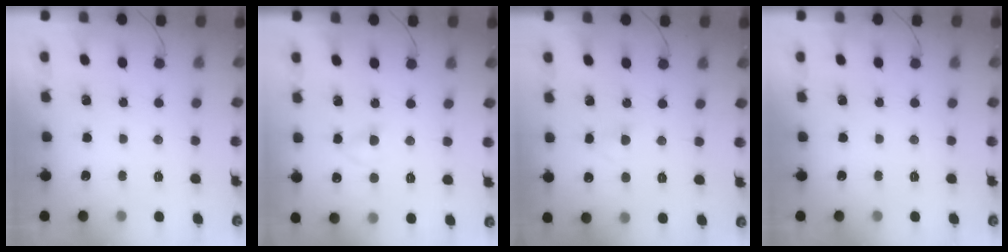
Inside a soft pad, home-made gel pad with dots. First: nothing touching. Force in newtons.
{"total": 2.4, "press": 2.1, "slide": 1.0}
{"total": 2.5, "press": 2.3, "slide": 1.0}
{"total": 0.0}